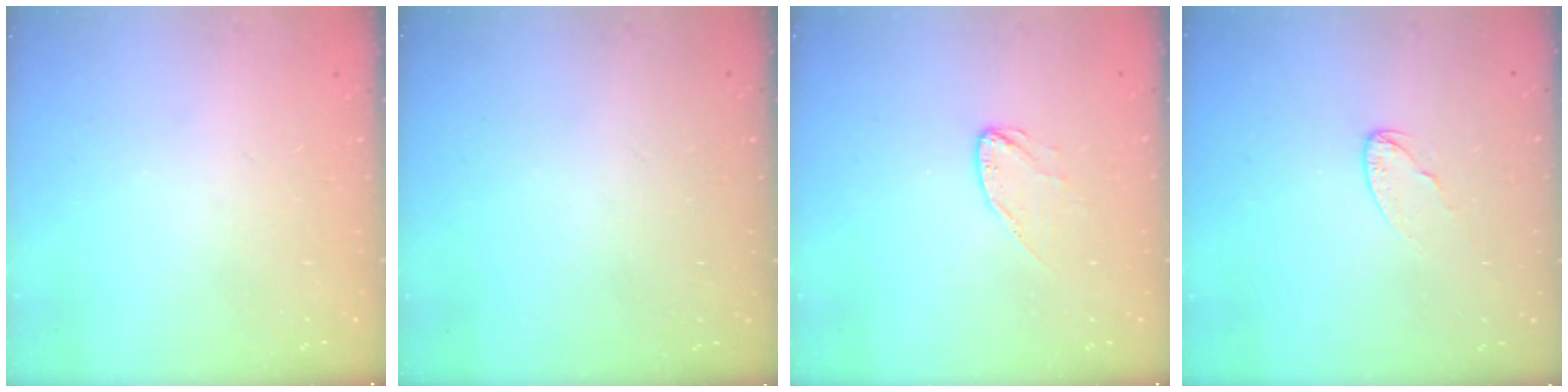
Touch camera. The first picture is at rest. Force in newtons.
{"total": 0.0}
{"total": 5.8, "press": 5.7, "slide": 0.5}
{"total": 4.1, "press": 4.1, "slide": 0.2}